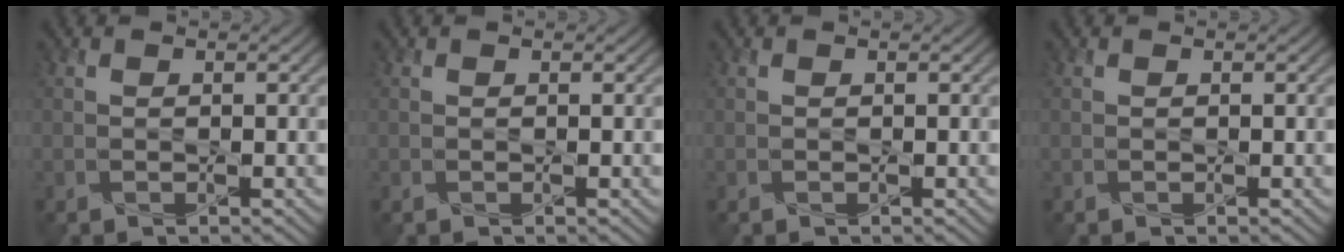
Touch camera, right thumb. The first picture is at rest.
{"total": 0.0}
{"total": 0.0}
{"total": 0.0}